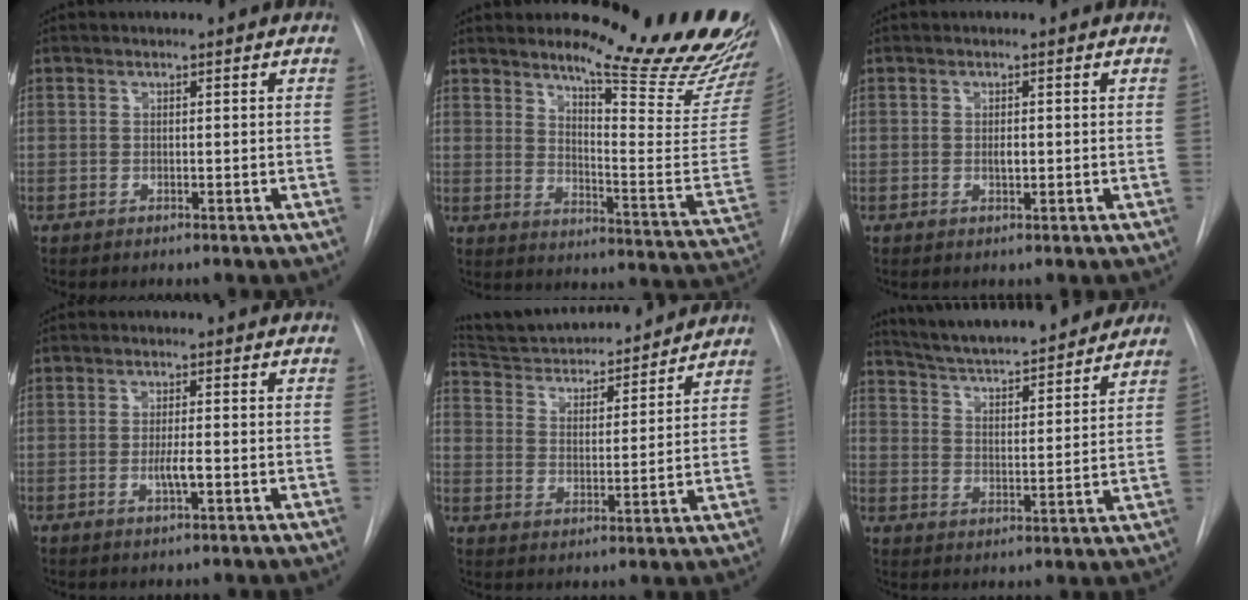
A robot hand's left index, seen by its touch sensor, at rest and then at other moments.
{"total": 21.3, "force": [18.5, 1.2, 10.5], "torque": [-0.142, -0.124, 0.227]}
{"total": 1.1, "force": [0.1, 0.4, 1.0], "torque": [-0.018, -0.002, 0.003]}
{"total": 2.6, "force": [-0.7, 0.2, 2.5], "torque": [-0.049, -0.003, -0.012]}
{"total": 17.6, "force": [16.5, 3.3, 4.9], "torque": [-0.076, 0.007, 0.255]}
{"total": 19.2, "force": [17.4, 2.7, 7.5], "torque": [-0.121, 0.009, 0.253]}